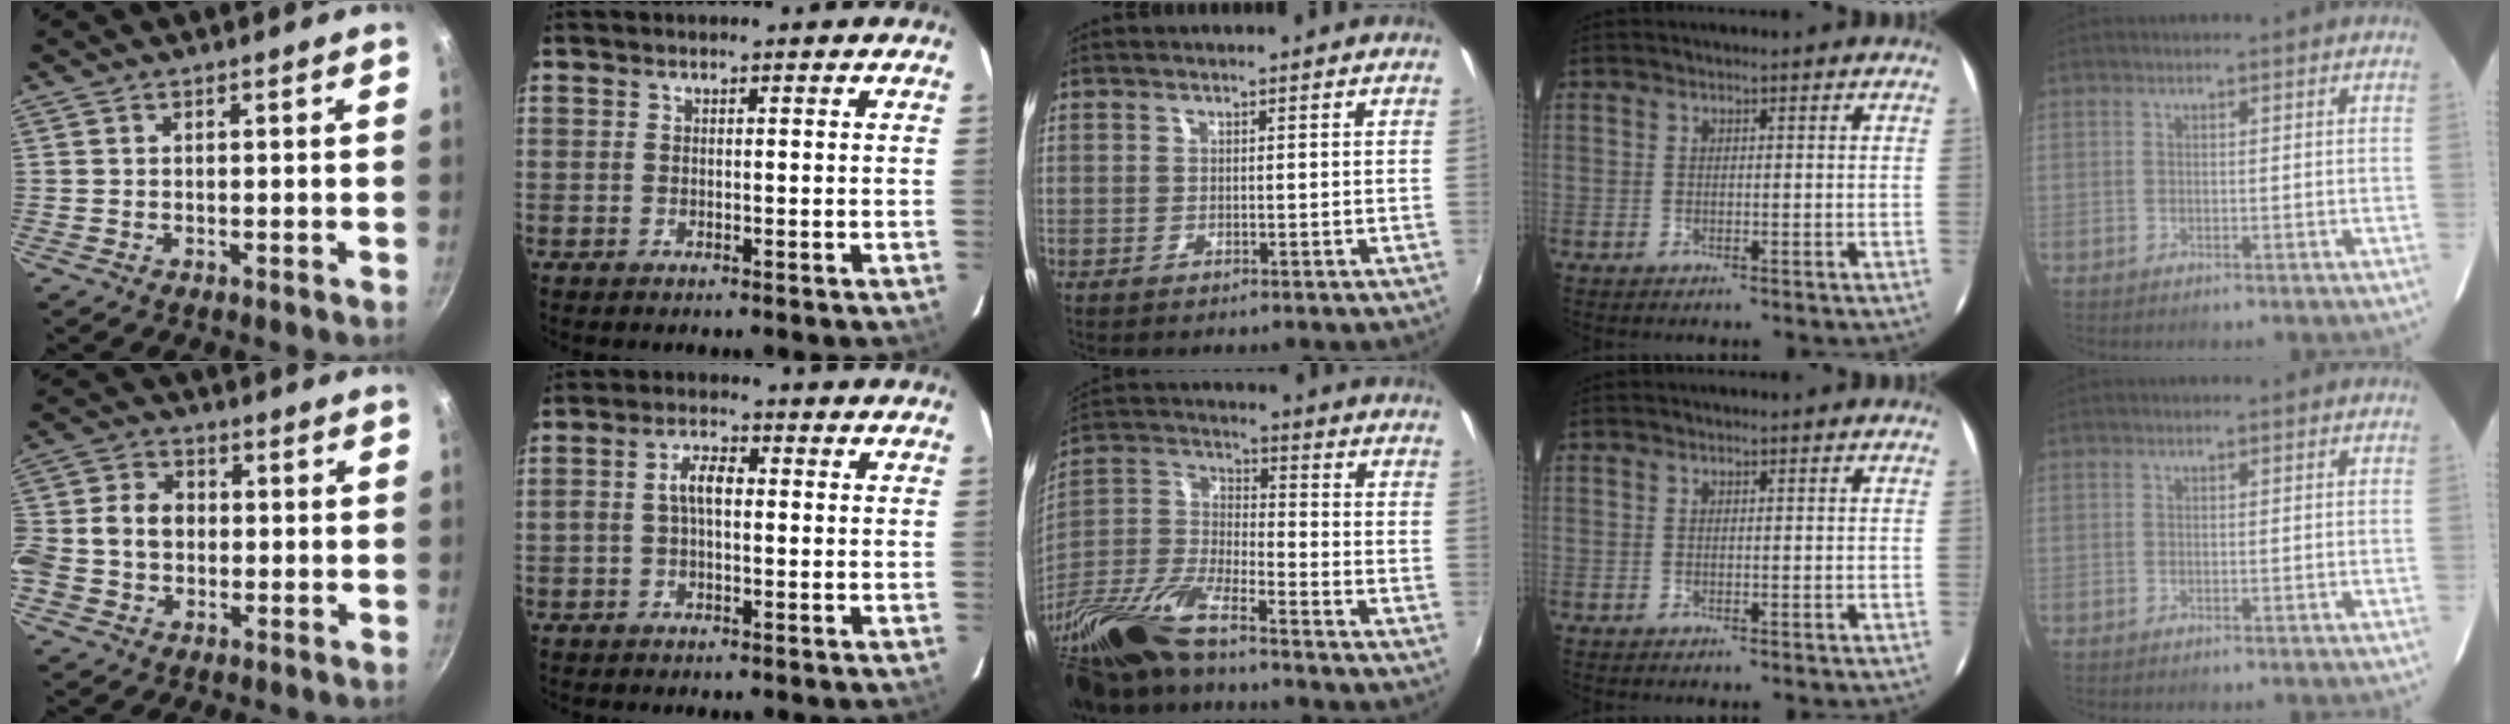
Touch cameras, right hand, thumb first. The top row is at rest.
{"thumb": {"total": 12.7, "force": [-1.2, 10.1, 7.7], "torque": [-0.142, 0.035, -0.037]}, "index": {"total": 4.2, "force": [-0.1, 1.9, 3.7], "torque": [-0.075, 0.013, -0.002]}, "middle": {"total": 17.4, "force": [-13.2, 3.9, 10.7], "torque": [-0.234, -0.028, -0.264]}}